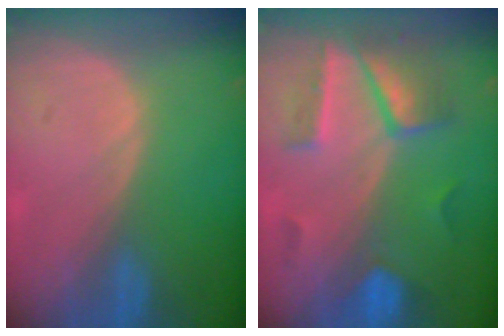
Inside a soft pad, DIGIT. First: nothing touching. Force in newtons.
{"total": 7.3, "press": 7.2, "slide": 0.7}